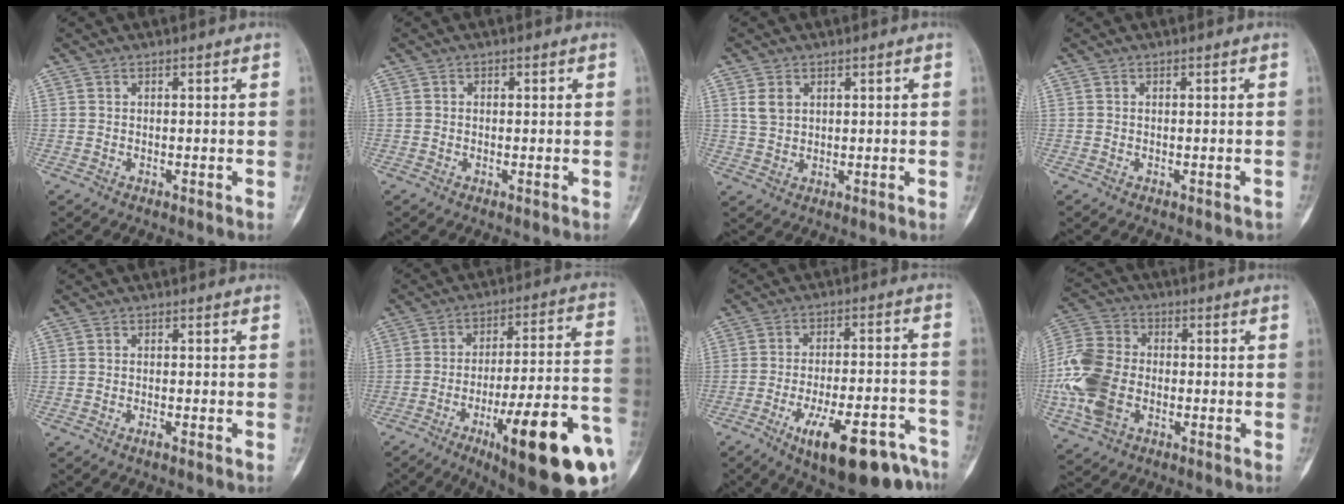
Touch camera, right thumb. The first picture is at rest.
{"total": 0.6, "force": [0.1, 0.5, 0.3], "torque": [-0.005, 0.001, 0.000]}
{"total": 3.4, "force": [1.4, 2.5, 1.8], "torque": [-0.028, -0.004, 0.034]}
{"total": 0.5, "force": [-0.1, 0.4, 0.3], "torque": [-0.006, 0.006, 0.001]}
{"total": 0.9, "force": [-0.6, 0.1, 0.8], "torque": [-0.015, 0.000, -0.011]}
{"total": 25.5, "force": [-9.8, 5.5, 22.9], "torque": [-0.277, 0.033, -0.136]}
{"total": 18.7, "force": [-11.3, 6.3, 13.5], "torque": [-0.168, 0.068, -0.165]}
{"total": 14.2, "force": [-3.0, 10.0, 9.6], "torque": [-0.203, 0.014, -0.064]}